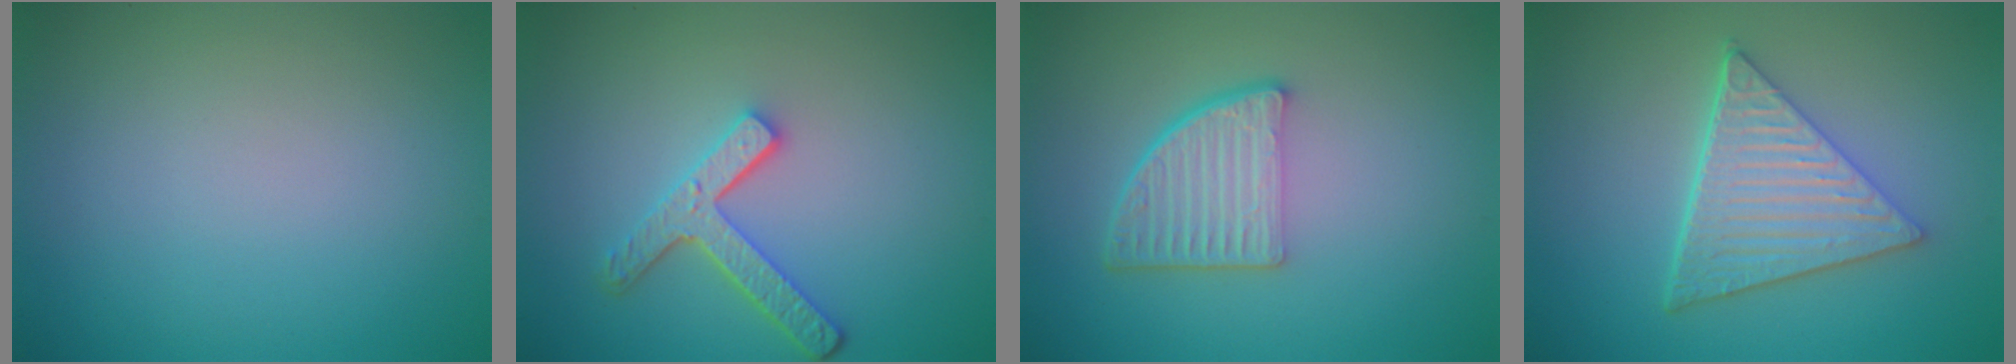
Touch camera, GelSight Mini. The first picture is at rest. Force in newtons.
{"total": 3.8, "press": 3.0, "slide": 2.4}
{"total": 4.8, "press": 3.3, "slide": 3.6}
{"total": 6.0, "press": 4.5, "slide": 4.0}